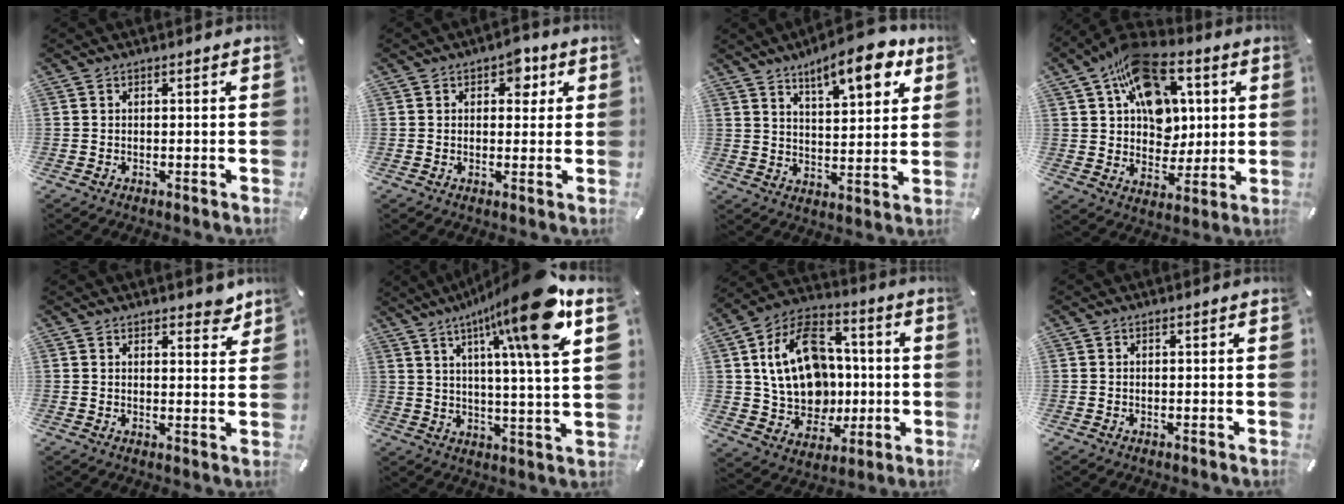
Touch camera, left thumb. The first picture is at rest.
{"total": 4.9, "force": [2.2, 3.3, 3.0], "torque": [-0.016, -0.008, 0.027]}
{"total": 12.4, "force": [8.3, 4.4, 8.0], "torque": [-0.111, -0.042, 0.139]}
{"total": 17.6, "force": [7.7, 12.4, 9.9], "torque": [-0.164, -0.031, 0.144]}
{"total": 3.7, "force": [3.2, 1.7, 0.9], "torque": [0.008, -0.024, 0.053]}
{"total": 19.6, "force": [10.1, 2.6, 16.6], "torque": [-0.258, -0.046, 0.144]}
{"total": 19.8, "force": [1.2, 15.9, 11.7], "torque": [-0.222, 0.016, 0.030]}
{"total": 0.0}